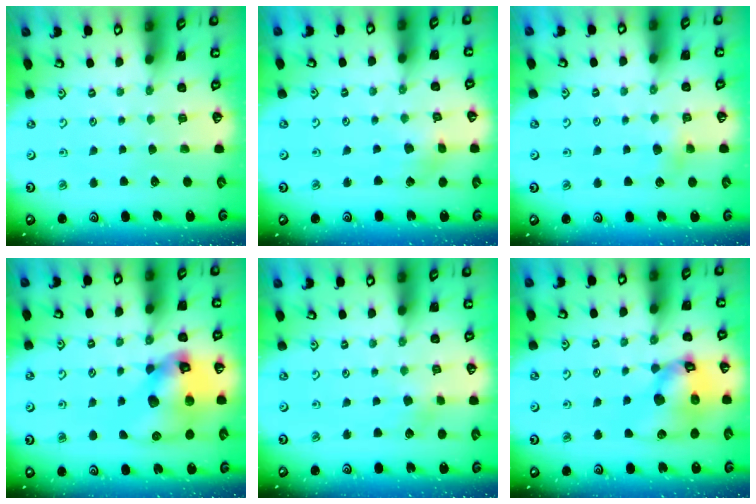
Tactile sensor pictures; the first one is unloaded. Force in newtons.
{"total": 2.8, "press": 2.8, "slide": 0.4}
{"total": 4.4, "press": 4.3, "slide": 0.7}
{"total": 16.3, "press": 16.2, "slide": 2.5}
{"total": 2.4, "press": 2.3, "slide": 0.4}
{"total": 15.4, "press": 15.3, "slide": 2.0}